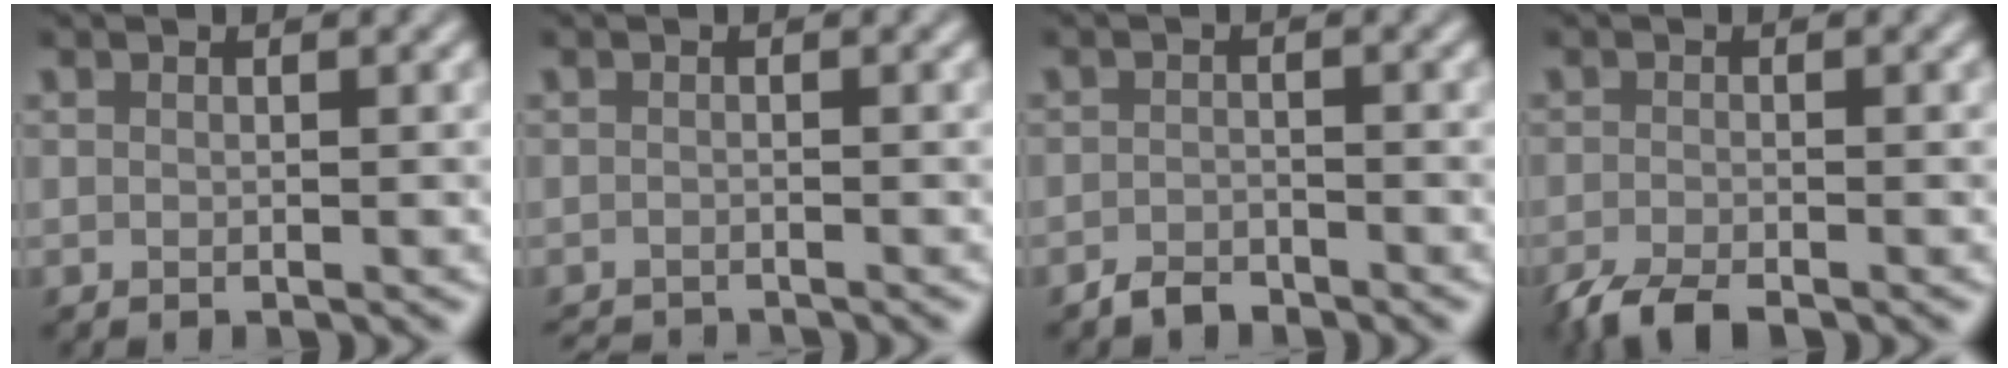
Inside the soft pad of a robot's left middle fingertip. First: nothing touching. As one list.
[{"total": 2.2, "force": [-2.2, 0.3, 0.4], "torque": [0.002, -0.011, -0.036]}, {"total": 1.5, "force": [-1.4, 0.6, 0.3], "torque": [-0.004, 0.005, -0.029]}, {"total": 3.2, "force": [-2.6, 0.7, 1.7], "torque": [-0.033, -0.008, -0.053]}]